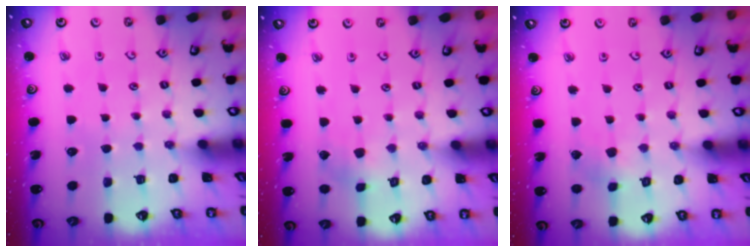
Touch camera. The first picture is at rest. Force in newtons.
{"total": 2.1, "press": 2.1, "slide": 0.2}
{"total": 3.2, "press": 3.1, "slide": 0.4}